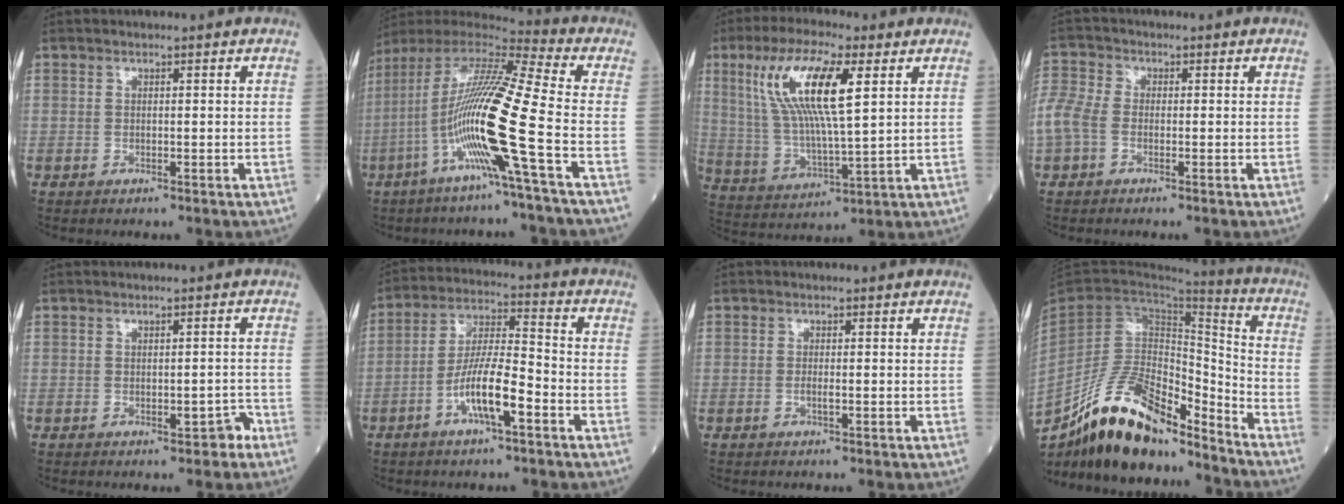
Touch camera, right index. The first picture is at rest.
{"total": 17.9, "force": [-5.3, -1.2, 17.1], "torque": [-0.336, -0.008, -0.116]}
{"total": 14.5, "force": [5.1, 2.3, 13.4], "torque": [-0.283, 0.011, 0.097]}
{"total": 10.1, "force": [-1.5, 7.6, 6.4], "torque": [-0.202, 0.019, -0.035]}
{"total": 2.2, "force": [-1.2, 1.0, 1.6], "torque": [-0.015, 0.005, -0.012]}
{"total": 9.6, "force": [-4.1, 1.5, 8.5], "torque": [-0.167, 0.004, -0.078]}
{"total": 0.8, "force": [-0.3, 0.0, 0.8], "torque": [-0.020, -0.001, -0.007]}
{"total": 19.4, "force": [-16.1, 5.4, 9.5], "torque": [-0.183, 0.022, -0.284]}